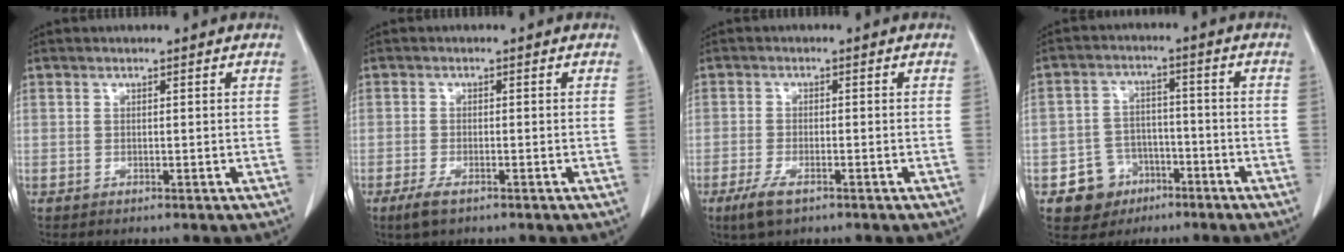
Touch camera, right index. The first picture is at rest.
{"total": 2.8, "force": [-1.8, 0.8, 2.0], "torque": [-0.045, -0.005, -0.032]}
{"total": 4.0, "force": [-2.5, 1.2, 2.9], "torque": [-0.066, -0.007, -0.044]}
{"total": 7.0, "force": [-3.6, 5.8, 1.3], "torque": [-0.018, 0.014, -0.050]}